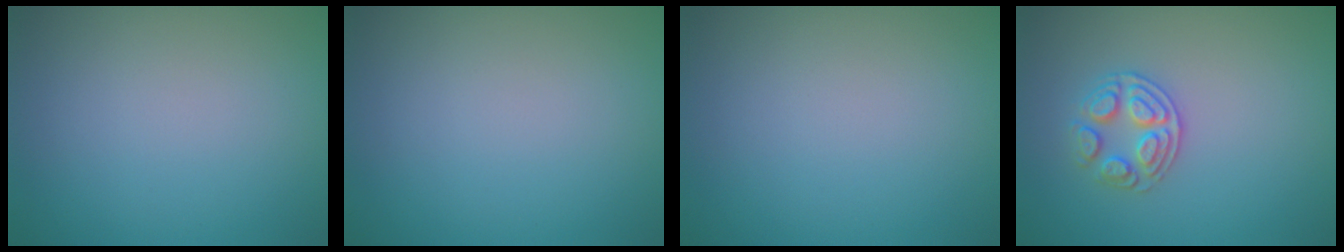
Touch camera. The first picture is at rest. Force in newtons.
{"total": 0.0}
{"total": 0.0}
{"total": 2.6, "press": 2.5, "slide": 0.8}